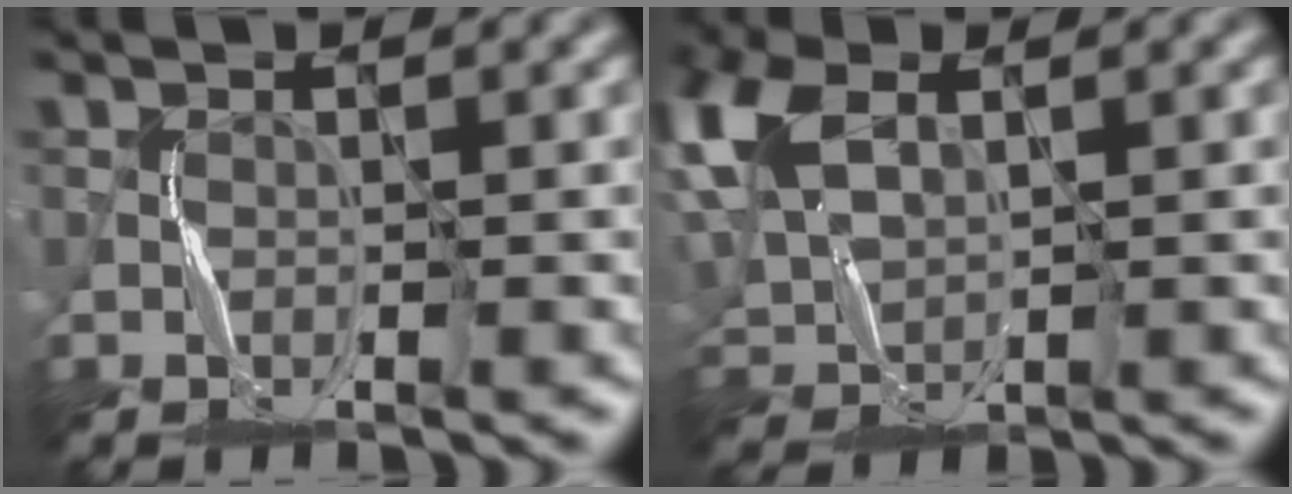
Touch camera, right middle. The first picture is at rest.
{"total": 7.8, "force": [3.2, 4.8, 5.2], "torque": [-0.154, 0.013, 0.067]}